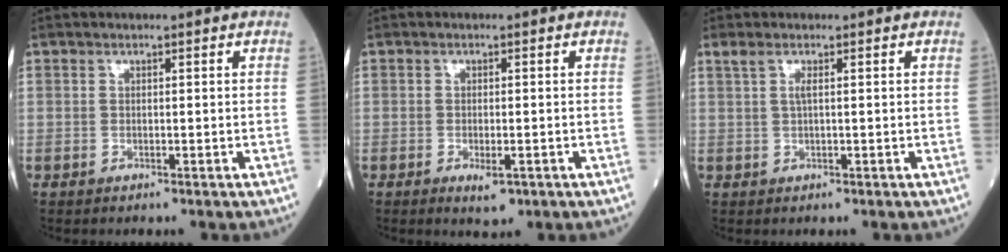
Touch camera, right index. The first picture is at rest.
{"total": 2.6, "force": [-1.3, 0.9, 2.2], "torque": [-0.033, -0.002, -0.014]}
{"total": 1.6, "force": [0.7, 0.0, 1.4], "torque": [-0.044, 0.018, 0.016]}